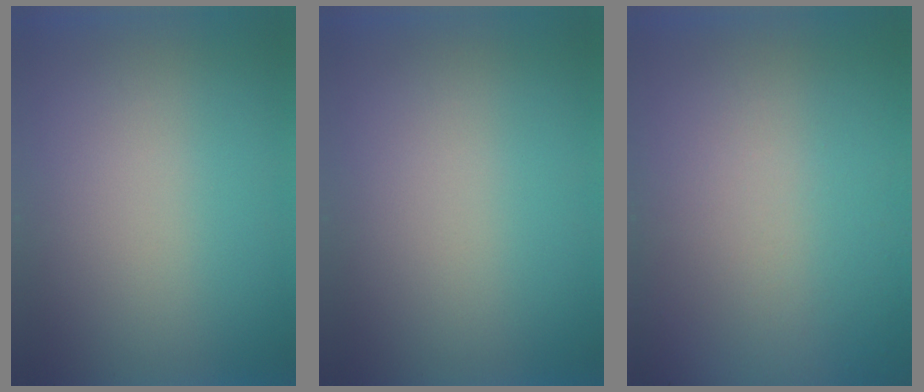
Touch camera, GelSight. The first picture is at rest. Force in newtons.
{"total": 0.0}
{"total": 6.1}